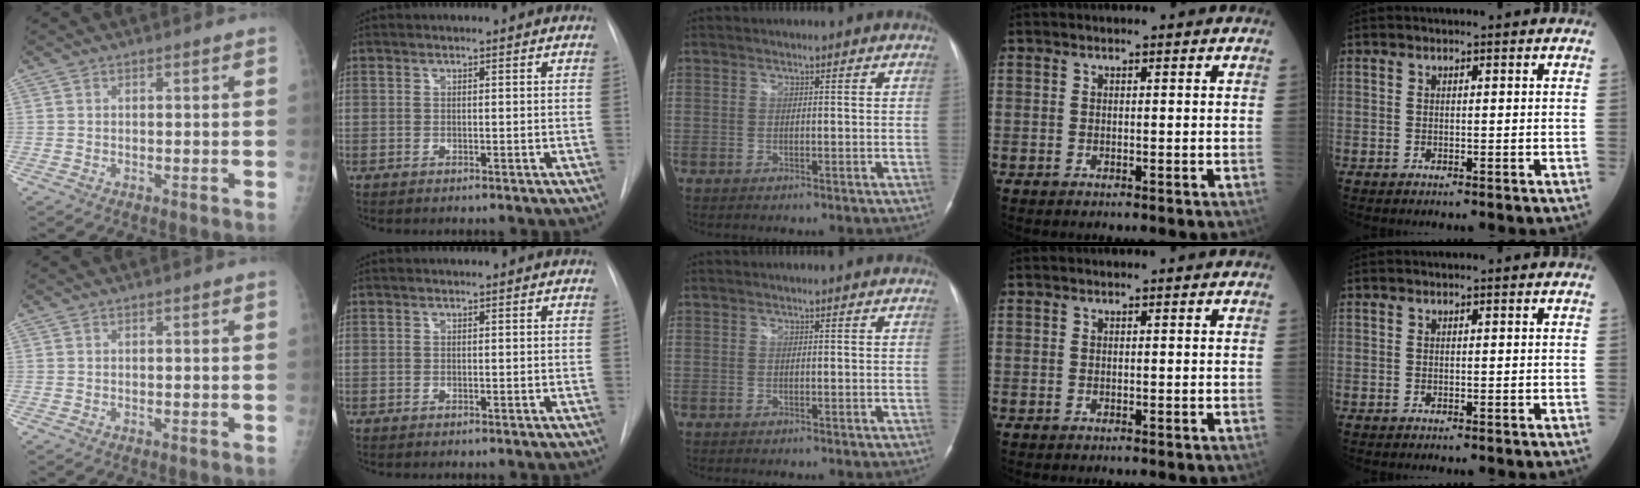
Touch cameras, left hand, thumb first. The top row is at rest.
{}